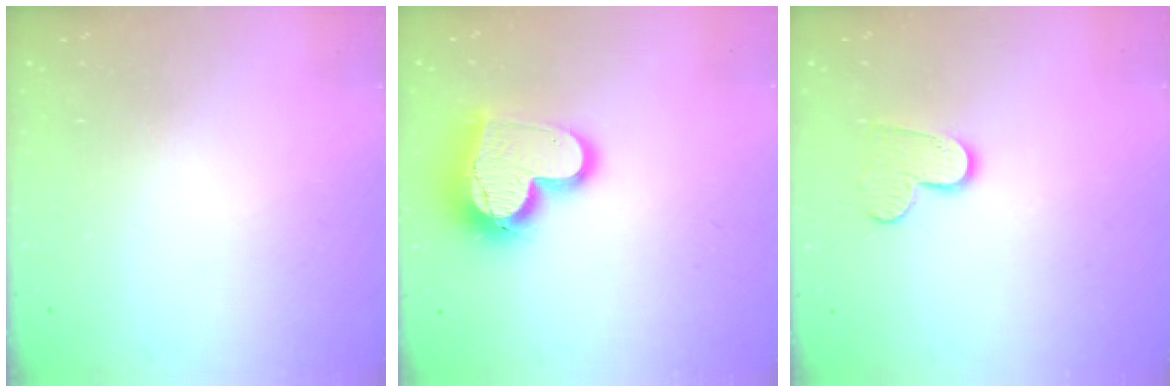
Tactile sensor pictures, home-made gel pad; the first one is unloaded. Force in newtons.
{"total": 17.1, "press": 17.0, "slide": 1.5}
{"total": 8.5, "press": 8.5, "slide": 0.5}